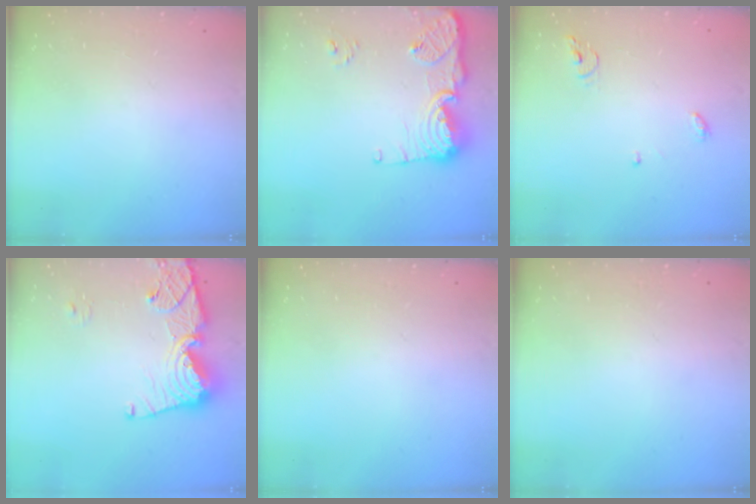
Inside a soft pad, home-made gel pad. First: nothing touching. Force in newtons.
{"total": 15.4, "press": 14.9, "slide": 4.1}
{"total": 4.6, "press": 4.5, "slide": 0.3}
{"total": 15.0, "press": 14.9, "slide": 2.0}
{"total": 0.0}
{"total": 0.0}